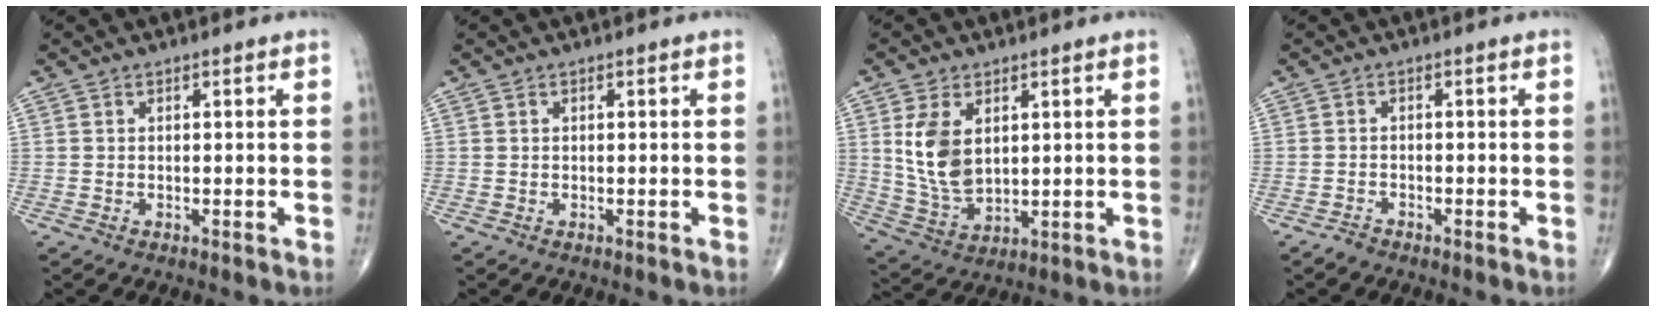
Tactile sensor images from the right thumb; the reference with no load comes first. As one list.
[{"total": 0.0}, {"total": 9.8, "force": [2.5, 5.9, 7.4], "torque": [-0.133, -0.015, 0.064]}, {"total": 1.4, "force": [-1.2, 0.5, 0.2], "torque": [-0.008, 0.002, -0.025]}]